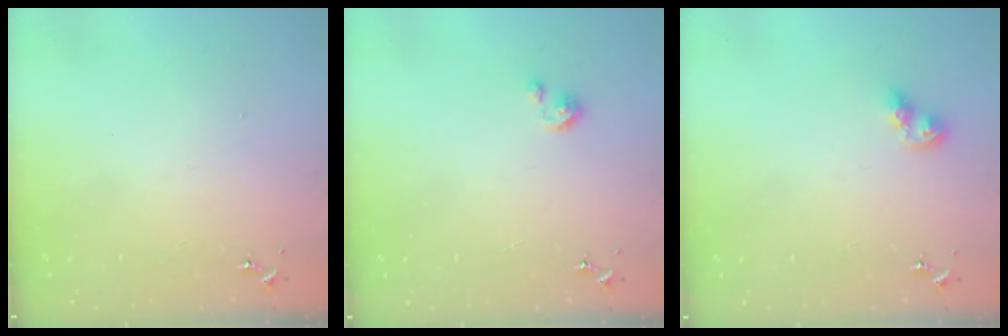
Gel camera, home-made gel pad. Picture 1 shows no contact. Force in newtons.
{"total": 3.3, "press": 3.3, "slide": 0.3}
{"total": 6.6, "press": 6.6, "slide": 0.6}